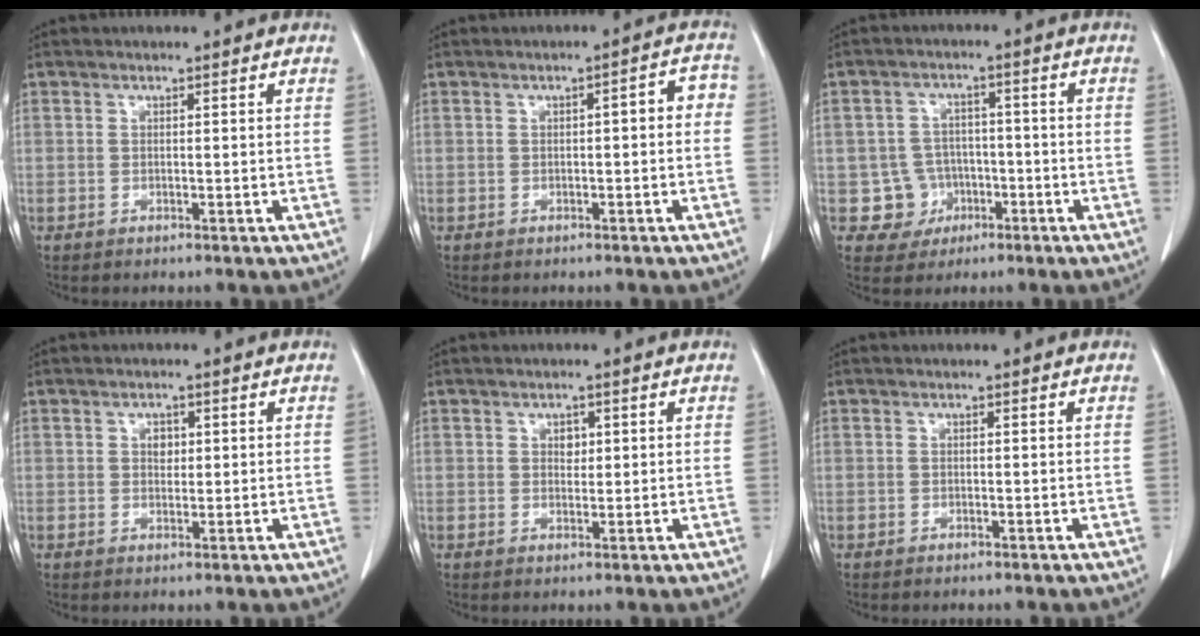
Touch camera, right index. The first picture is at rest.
{"total": 3.4, "force": [-0.1, 1.1, 3.2], "torque": [-0.036, 0.021, -0.005]}
{"total": 5.5, "force": [-1.6, 5.3, 0.1], "torque": [0.010, 0.016, -0.018]}
{"total": 1.7, "force": [0.5, 1.3, 1.1], "torque": [-0.015, 0.000, 0.007]}
{"total": 1.6, "force": [0.5, 1.1, 1.0], "torque": [-0.011, -0.002, 0.007]}
{"total": 0.0}